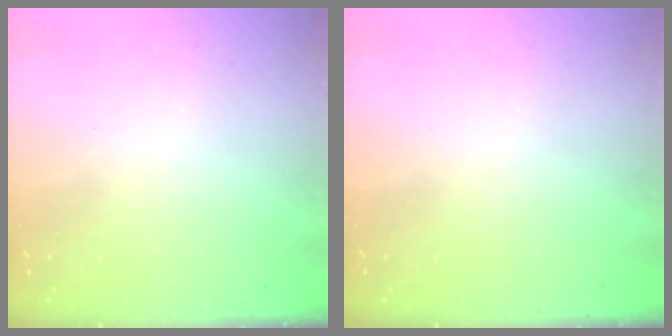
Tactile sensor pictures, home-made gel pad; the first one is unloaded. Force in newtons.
{"total": 0.0}